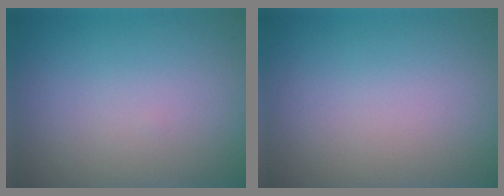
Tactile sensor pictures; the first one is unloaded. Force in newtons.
{"total": 0.0}